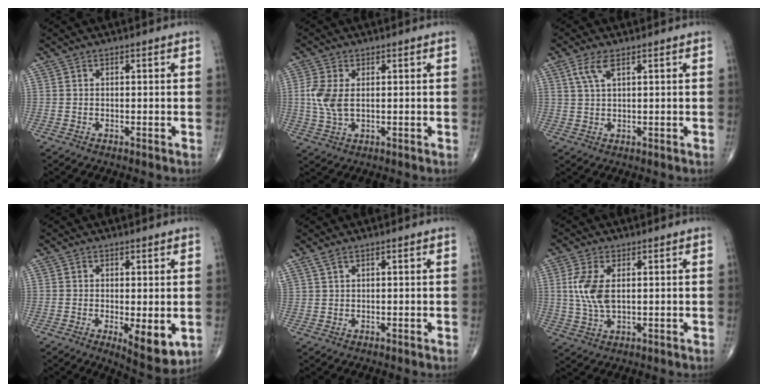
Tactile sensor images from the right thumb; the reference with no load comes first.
{"total": 6.1, "force": [0.6, 3.5, 4.9], "torque": [-0.120, 0.001, 0.015]}
{"total": 3.8, "force": [1.9, 1.3, 3.1], "torque": [-0.073, 0.005, 0.045]}
{"total": 7.2, "force": [-1.5, 2.6, 6.6], "torque": [-0.089, -0.022, -0.015]}
{"total": 1.5, "force": [1.1, 0.2, 0.9], "torque": [-0.027, 0.010, 0.031]}
{"total": 7.2, "force": [1.2, 3.5, 6.2], "torque": [-0.142, -0.003, 0.028]}